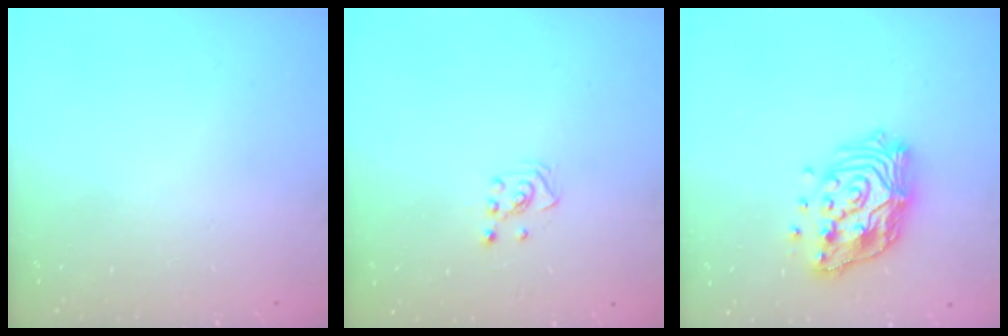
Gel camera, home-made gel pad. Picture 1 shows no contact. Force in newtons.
{"total": 2.3, "press": 2.2, "slide": 0.8}
{"total": 15.9, "press": 15.8, "slide": 1.5}